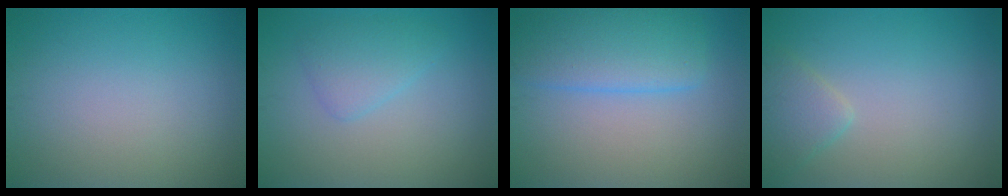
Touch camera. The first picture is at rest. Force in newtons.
{"total": 2.4, "press": 2.4, "slide": 0.1}
{"total": 5.2, "press": 5.2, "slide": 0.4}
{"total": 2.1, "press": 2.1, "slide": 0.1}